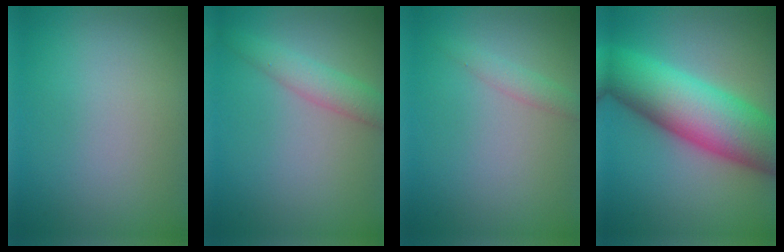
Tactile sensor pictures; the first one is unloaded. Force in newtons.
{"total": 2.8, "press": 2.8, "slide": 0.1}
{"total": 1.4, "press": 1.4, "slide": 0.0}
{"total": 11.7, "press": 11.7, "slide": 0.1}